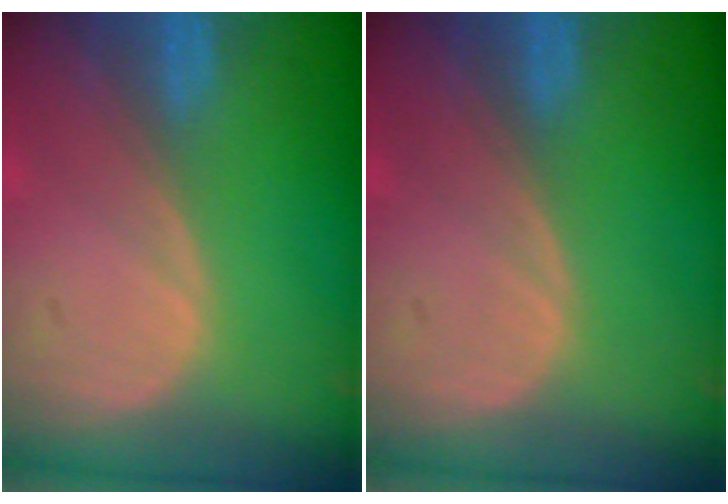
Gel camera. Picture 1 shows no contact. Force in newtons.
{"total": 0.0}